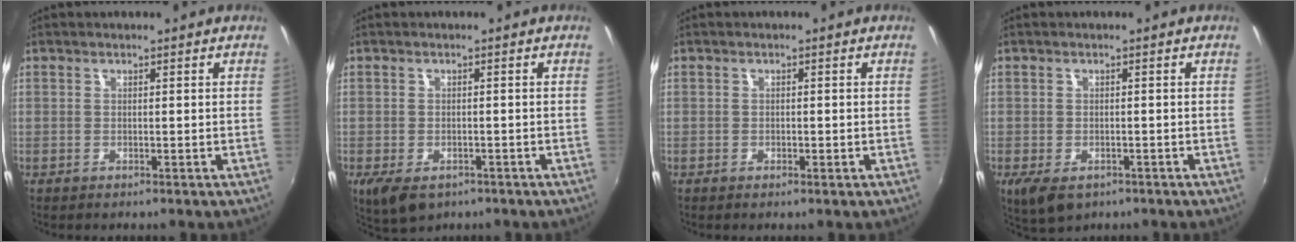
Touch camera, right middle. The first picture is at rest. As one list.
[{"total": 6.6, "force": [-3.8, 3.6, 4.1], "torque": [-0.089, -0.027, -0.060]}, {"total": 0.8, "force": [-0.4, 0.4, 0.4], "torque": [-0.008, -0.003, -0.009]}, {"total": 6.1, "force": [-3.3, 3.3, 3.9], "torque": [-0.081, -0.026, -0.050]}]